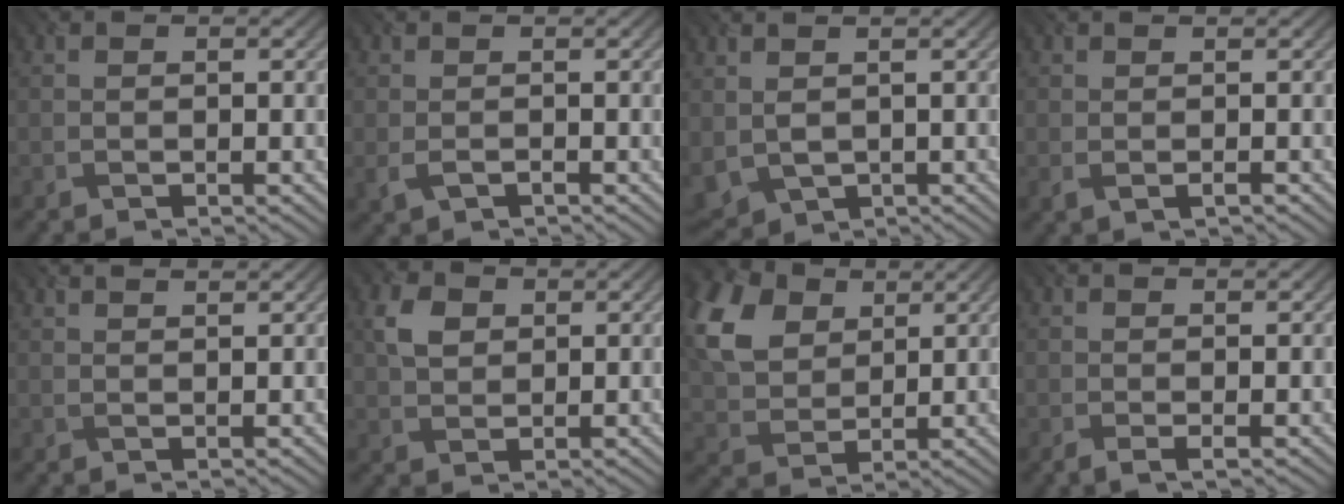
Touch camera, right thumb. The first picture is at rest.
{"total": 1.7, "force": [-0.4, 0.9, 1.4], "torque": [-0.037, -0.003, -0.008]}
{"total": 4.6, "force": [0.6, 3.1, 3.3], "torque": [-0.107, -0.014, 0.023]}
{"total": 1.2, "force": [0.2, 0.3, 1.1], "torque": [-0.026, 0.000, 0.002]}
{"total": 1.6, "force": [1.5, 0.2, 0.7], "torque": [-0.018, -0.001, 0.023]}
{"total": 3.7, "force": [1.4, 2.6, 2.2], "torque": [-0.052, 0.006, 0.026]}
{"total": 11.5, "force": [5.0, 7.7, 6.9], "torque": [-0.196, 0.020, 0.100]}
{"total": 1.4, "force": [-0.2, 0.2, 1.4], "torque": [-0.027, -0.003, -0.007]}